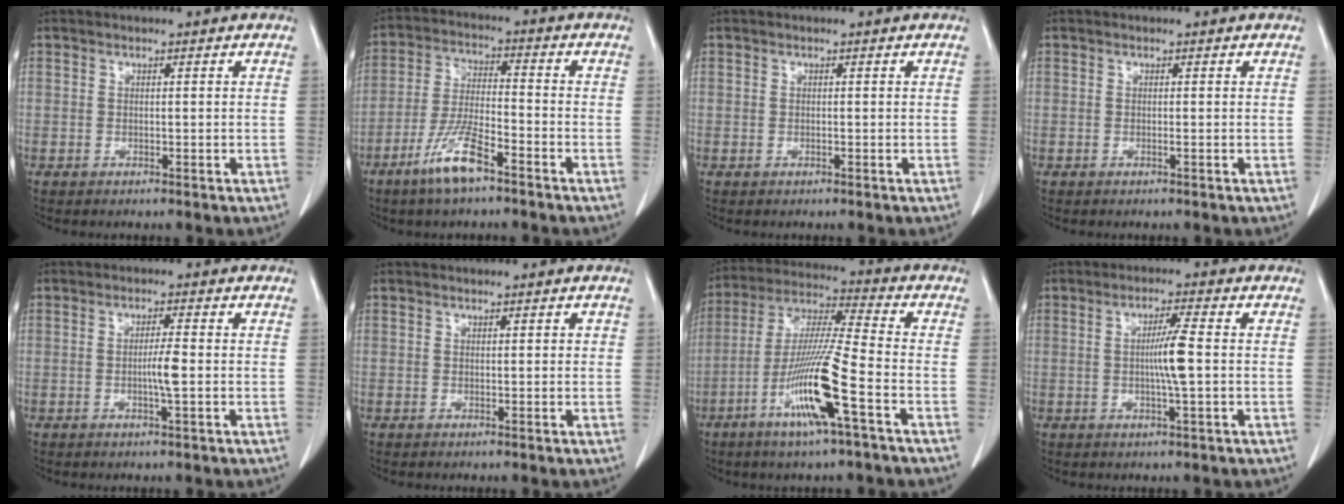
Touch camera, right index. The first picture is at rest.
{"total": 8.8, "force": [-5.7, 1.3, 6.6], "torque": [-0.138, -0.014, -0.109]}
{"total": 0.0}
{"total": 0.0}
{"total": 2.9, "force": [-0.4, -0.2, 2.9], "torque": [-0.053, -0.001, -0.006]}
{"total": 0.7, "force": [0.2, 0.3, 0.6], "torque": [-0.008, 0.002, 0.003]}
{"total": 14.1, "force": [-5.8, -0.3, 12.9], "torque": [-0.260, -0.012, -0.111]}
{"total": 5.0, "force": [-0.1, -0.4, 5.0], "torque": [-0.089, -0.001, -0.003]}